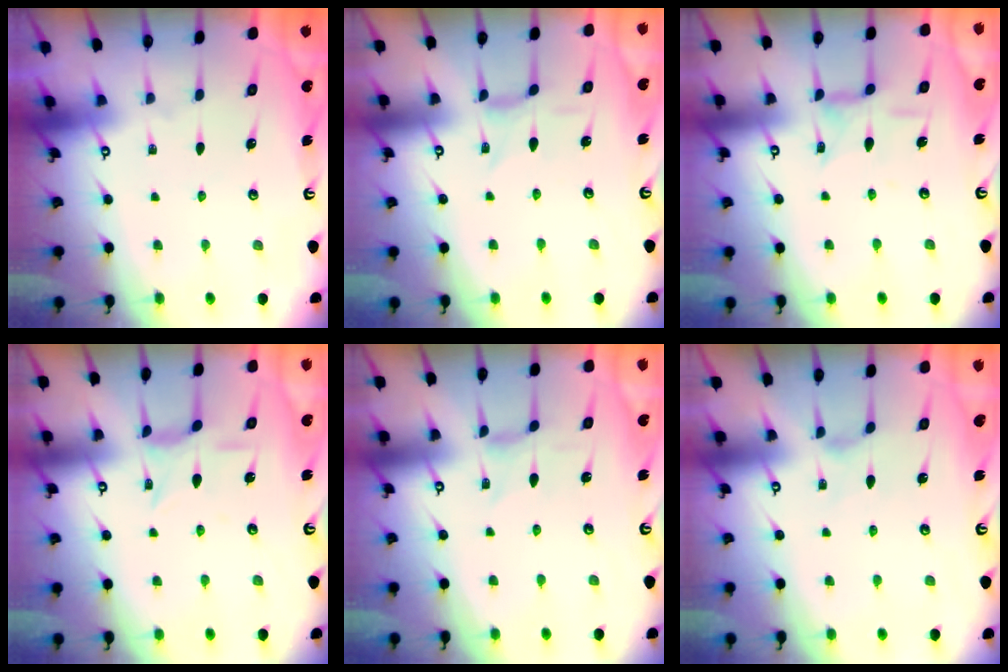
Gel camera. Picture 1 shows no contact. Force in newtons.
{"total": 0.8, "press": 0.7, "slide": 0.3}
{"total": 5.5, "press": 5.5, "slide": 0.3}
{"total": 3.9, "press": 3.9, "slide": 0.3}
{"total": 0.0}
{"total": 0.8, "press": 0.8, "slide": 0.2}